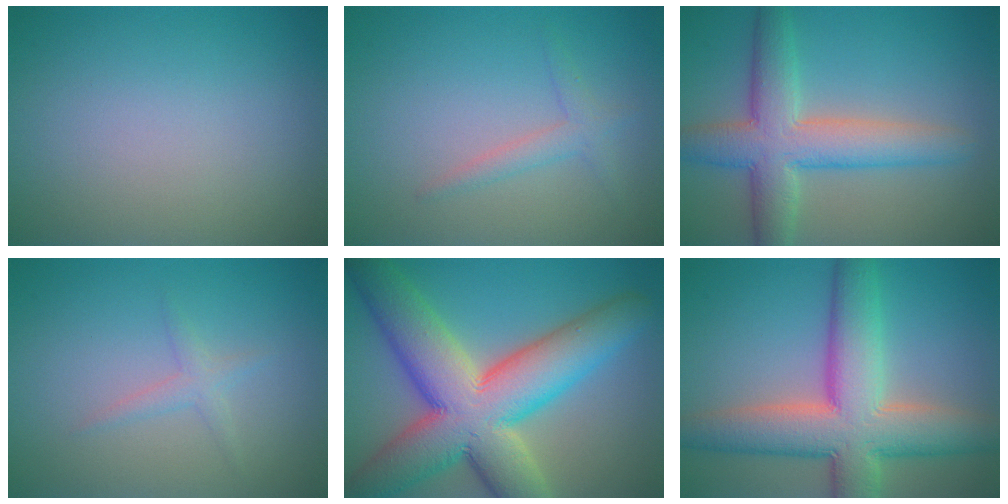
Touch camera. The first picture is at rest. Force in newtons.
{"total": 1.6, "press": 1.6, "slide": 0.0}
{"total": 6.9, "press": 6.9, "slide": 0.2}
{"total": 1.3, "press": 1.3, "slide": 0.0}
{"total": 13.9, "press": 13.8, "slide": 0.8}
{"total": 10.1, "press": 10.1, "slide": 0.8}